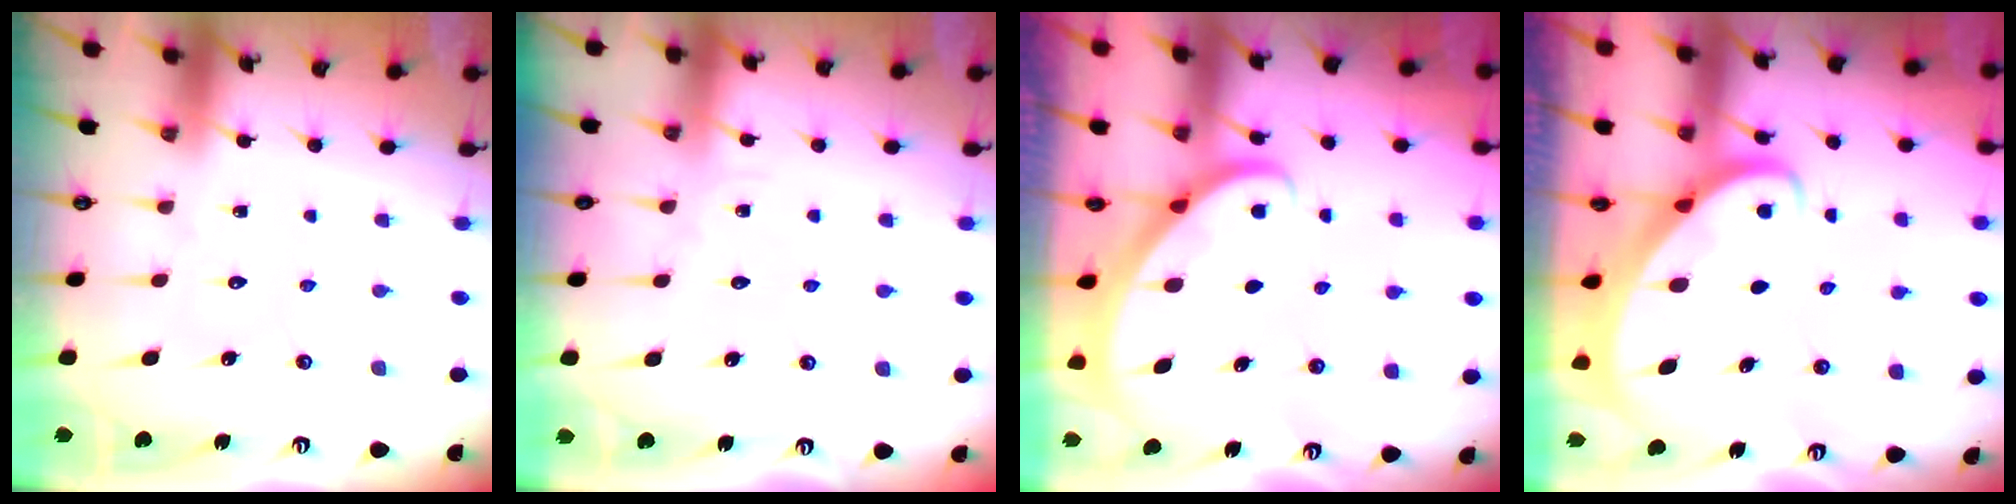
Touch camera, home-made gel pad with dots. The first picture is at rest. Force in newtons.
{"total": 2.6, "press": 2.6, "slide": 0.2}
{"total": 2.7, "press": 2.7, "slide": 0.1}
{"total": 3.5, "press": 3.4, "slide": 0.4}